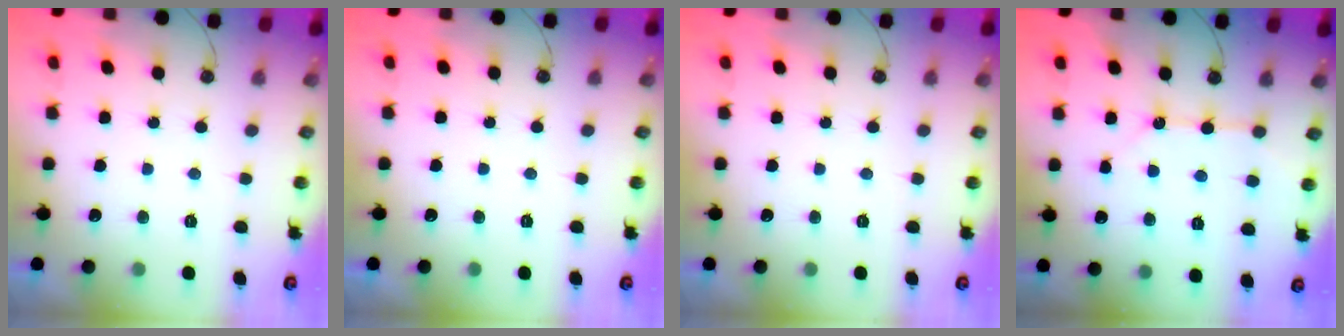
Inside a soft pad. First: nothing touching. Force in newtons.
{"total": 0.0}
{"total": 0.0}
{"total": 9.0, "press": 9.0, "slide": 1.0}